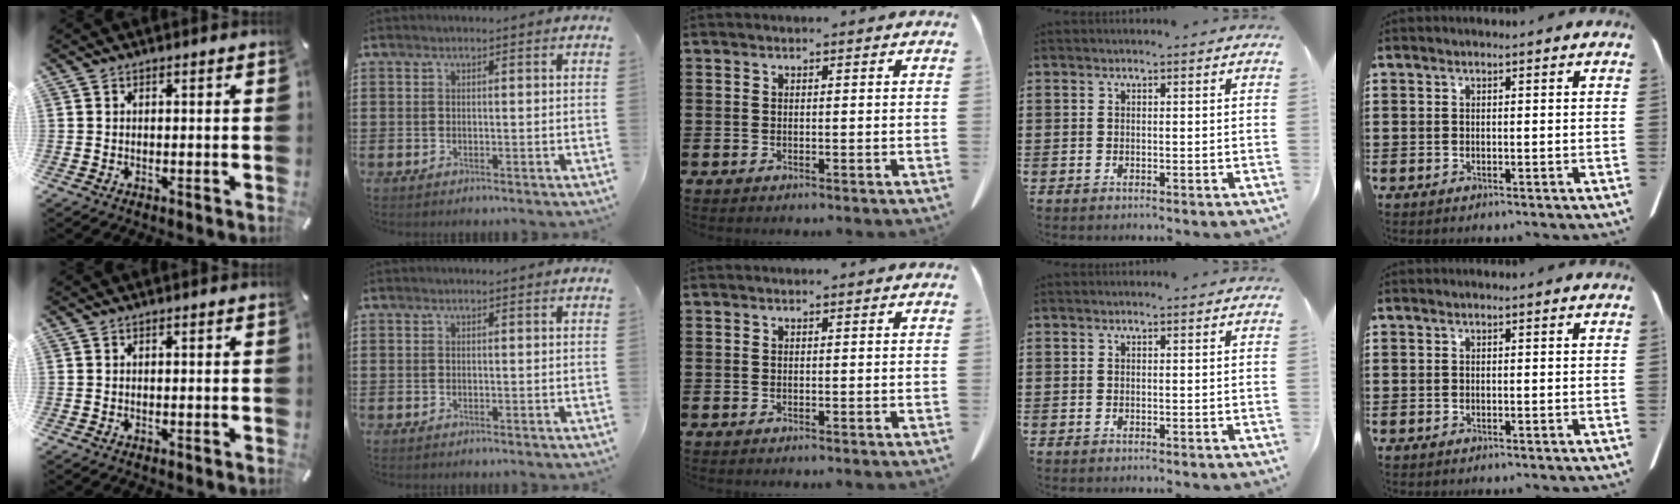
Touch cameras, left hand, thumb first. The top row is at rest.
{}